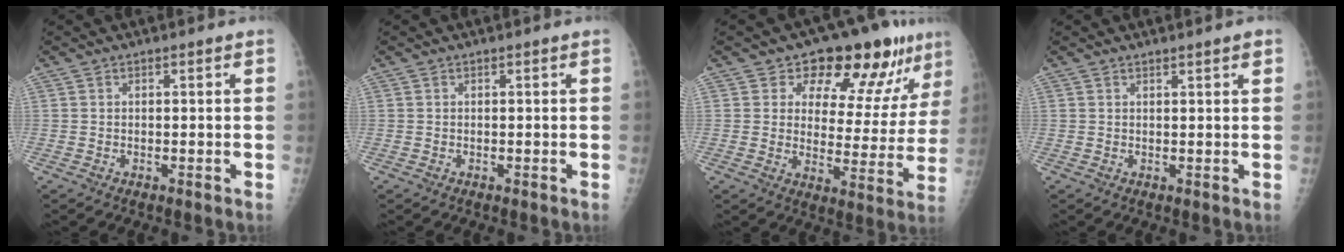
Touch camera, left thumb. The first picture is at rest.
{"total": 0.0}
{"total": 15.8, "force": [10.7, 7.7, 8.8], "torque": [-0.058, -0.056, 0.138]}
{"total": 1.5, "force": [1.0, 0.1, 1.0], "torque": [-0.012, -0.005, 0.014]}